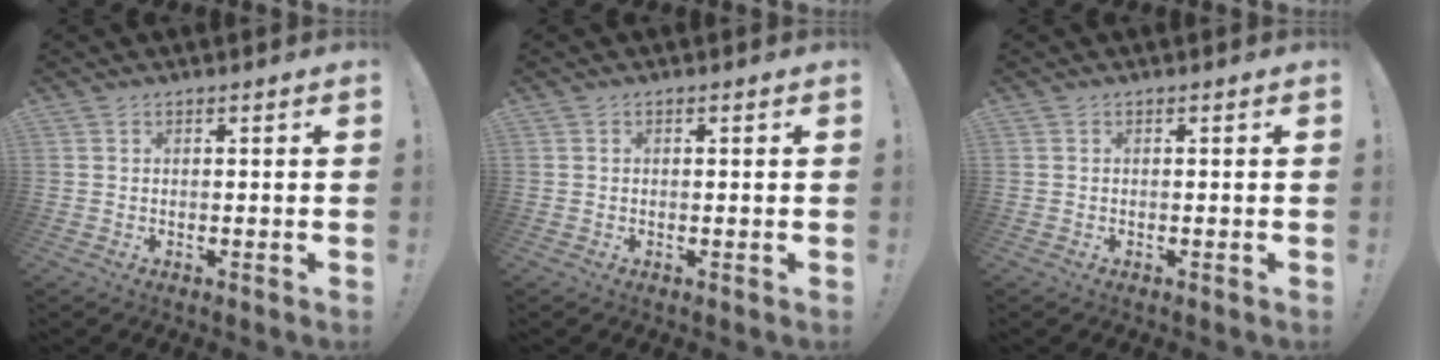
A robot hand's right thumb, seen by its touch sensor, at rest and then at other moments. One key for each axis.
{"total": 0.0}
{"total": 0.0}